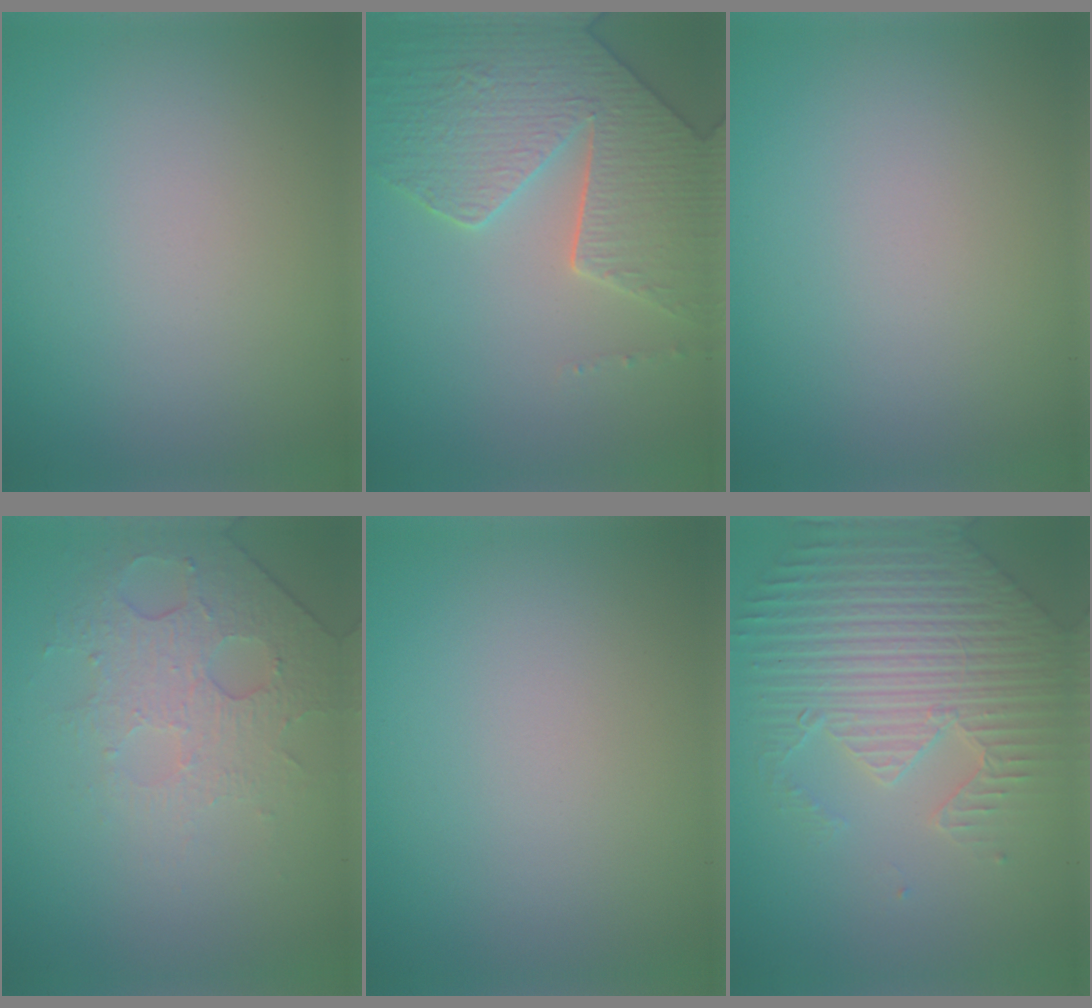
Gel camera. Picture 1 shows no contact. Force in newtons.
{"total": 6.0, "press": 5.3, "slide": 2.9}
{"total": 0.0}
{"total": 4.5, "press": 2.9, "slide": 3.5}
{"total": 0.0}
{"total": 6.5, "press": 5.3, "slide": 3.8}